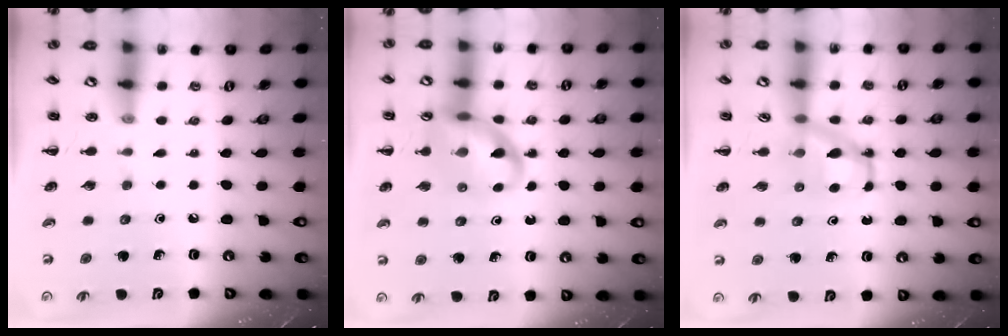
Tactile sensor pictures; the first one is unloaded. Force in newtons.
{"total": 13.3, "press": 13.1, "slide": 2.1}
{"total": 5.7, "press": 5.6, "slide": 0.7}